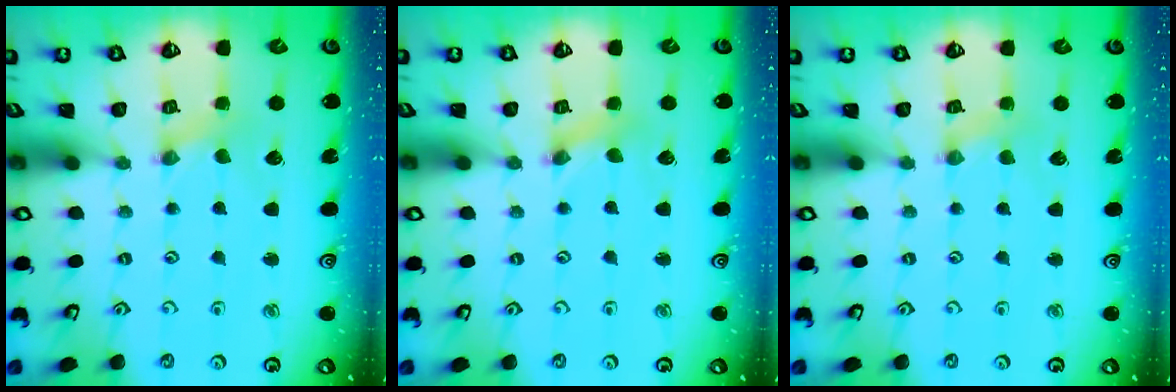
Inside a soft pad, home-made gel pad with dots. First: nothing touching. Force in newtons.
{"total": 1.6, "press": 1.6, "slide": 0.3}
{"total": 2.2, "press": 2.1, "slide": 0.4}